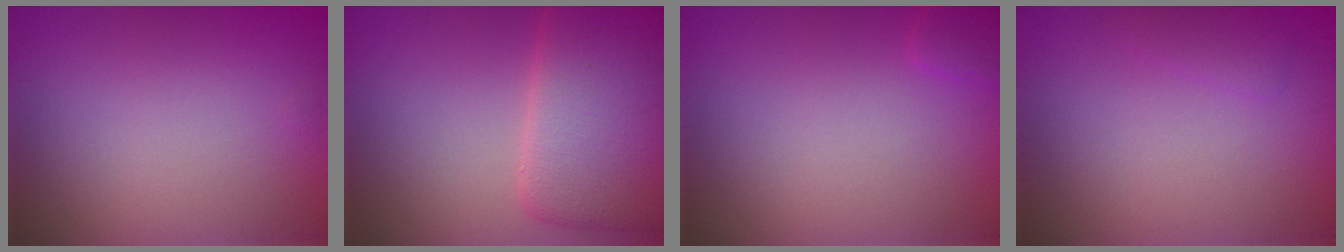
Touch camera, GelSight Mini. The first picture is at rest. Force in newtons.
{"total": 9.0, "press": 9.0, "slide": 0.2}
{"total": 1.0, "press": 1.0, "slide": 0.1}
{"total": 1.0, "press": 1.0, "slide": 0.1}